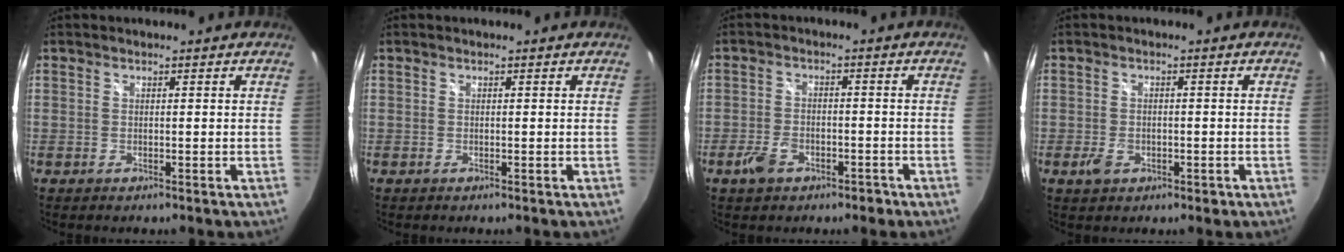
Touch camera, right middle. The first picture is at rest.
{"total": 0.0}
{"total": 5.4, "force": [-3.3, 3.3, 2.8], "torque": [-0.063, 0.003, -0.049]}
{"total": 3.4, "force": [-1.4, 2.4, 1.9], "torque": [-0.038, -0.003, -0.019]}